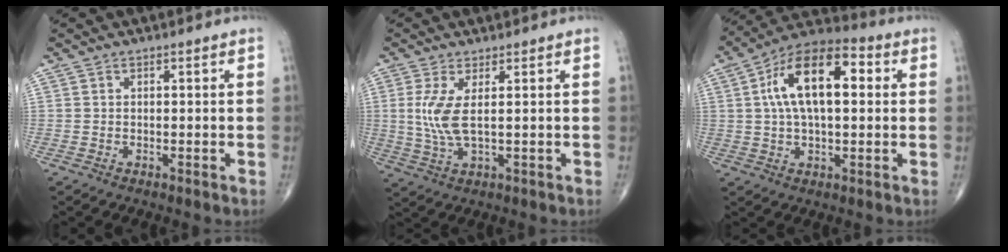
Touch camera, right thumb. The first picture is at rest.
{"total": 6.1, "force": [1.0, 1.7, 5.8], "torque": [-0.145, -0.014, 0.025]}
{"total": 16.2, "force": [3.1, 8.0, 13.8], "torque": [-0.224, 0.027, 0.044]}